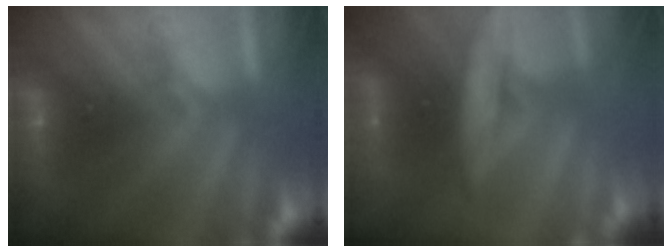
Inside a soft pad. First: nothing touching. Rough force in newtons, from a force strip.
{"total": 9.0}